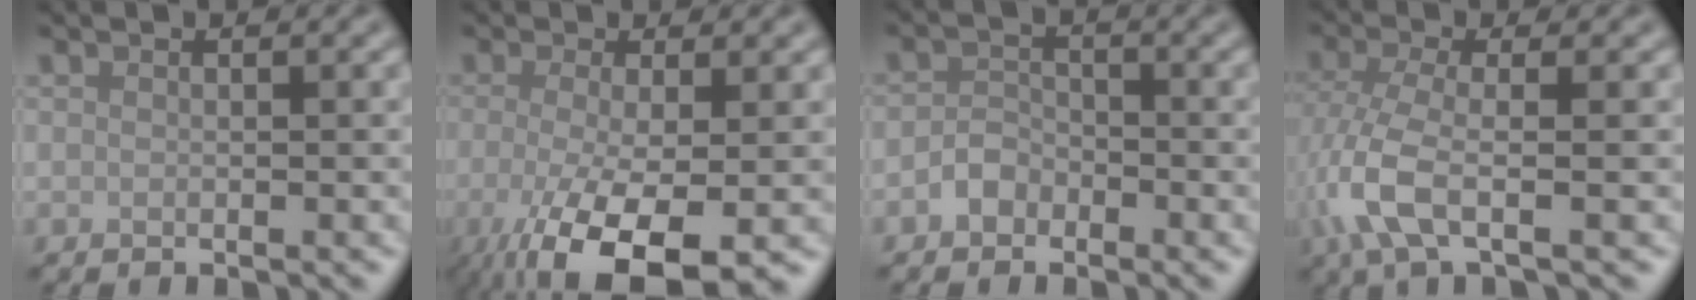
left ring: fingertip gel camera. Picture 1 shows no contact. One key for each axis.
{"total": 8.3, "fx": -3.4, "fy": 2.7, "fz": 7.1, "tx": -0.146, "ty": -0.023, "tz": -0.055}
{"total": 1.8, "fx": -1.1, "fy": 1.3, "fz": 0.5, "tx": -0.006, "ty": 0.008, "tz": -0.023}
{"total": 4.8, "fx": -1.6, "fy": 1.4, "fz": 4.3, "tx": -0.106, "ty": -0.008, "tz": -0.041}